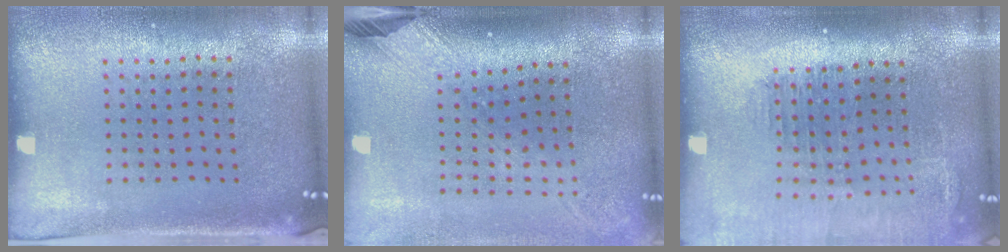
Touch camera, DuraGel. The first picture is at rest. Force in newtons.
{"total": 2.4, "press": 1.7, "slide": 1.6}
{"total": 1.6, "press": 1.5, "slide": 0.6}